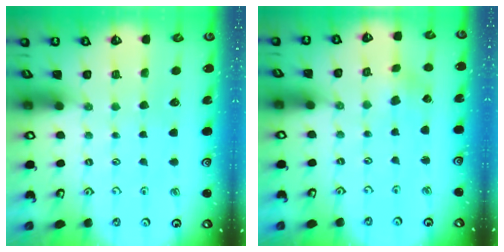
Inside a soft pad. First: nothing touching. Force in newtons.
{"total": 1.1, "press": 1.1, "slide": 0.1}